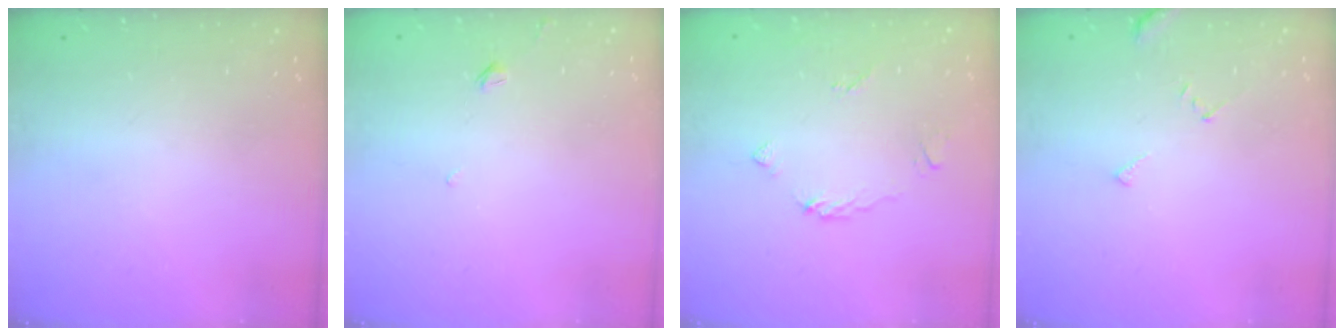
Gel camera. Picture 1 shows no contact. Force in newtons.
{"total": 2.0, "press": 1.9, "slide": 0.5}
{"total": 3.7, "press": 3.7, "slide": 0.4}
{"total": 2.8, "press": 2.8, "slide": 0.2}